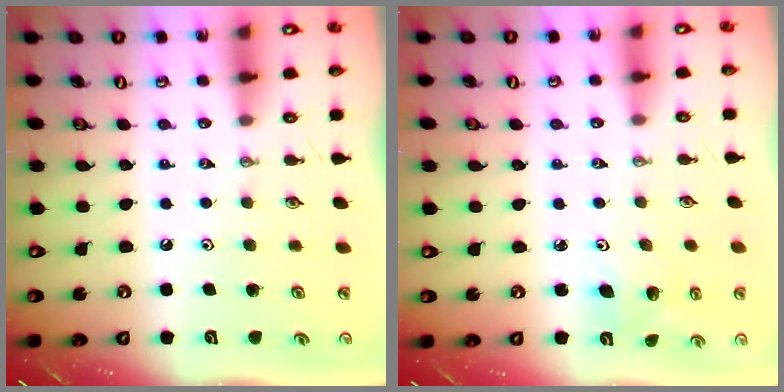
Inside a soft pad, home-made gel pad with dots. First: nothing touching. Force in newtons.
{"total": 5.4, "press": 5.2, "slide": 1.4}